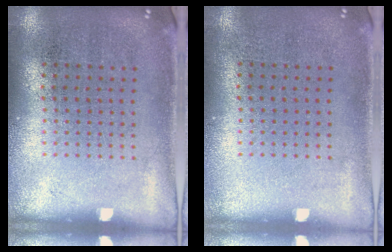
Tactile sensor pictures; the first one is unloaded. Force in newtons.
{"total": 0.0}